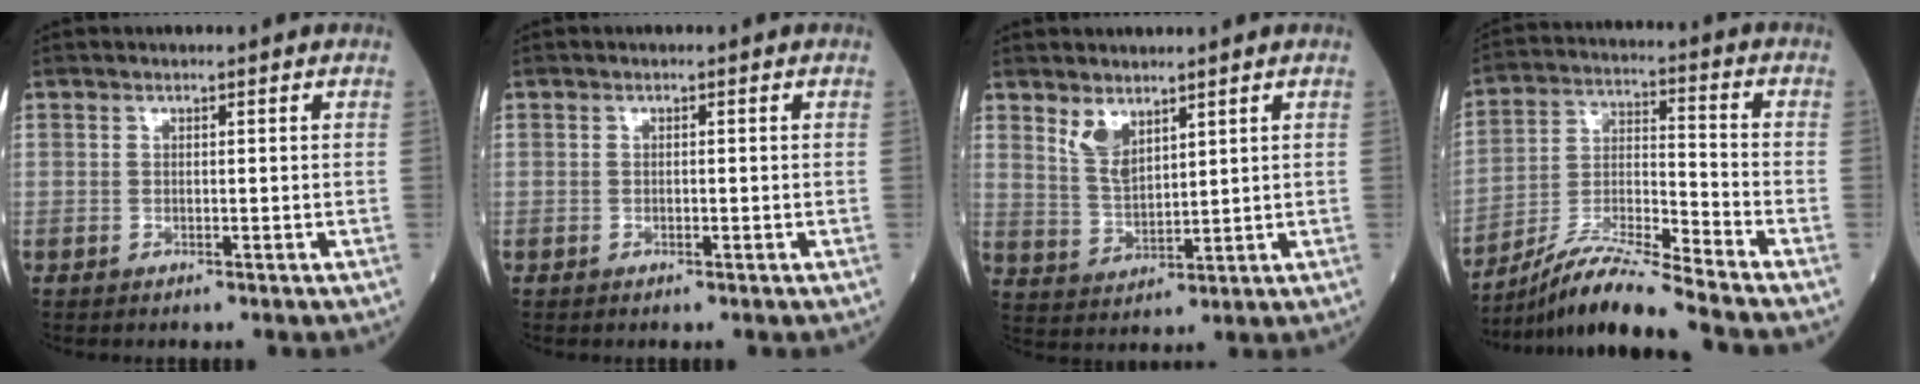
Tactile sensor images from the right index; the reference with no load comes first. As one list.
[{"total": 0.0}, {"total": 4.7, "force": [3.2, 1.8, 2.9], "torque": [-0.066, -0.007, 0.074]}, {"total": 12.2, "force": [-10.9, -1.8, 5.2], "torque": [-0.100, -0.007, -0.201]}]